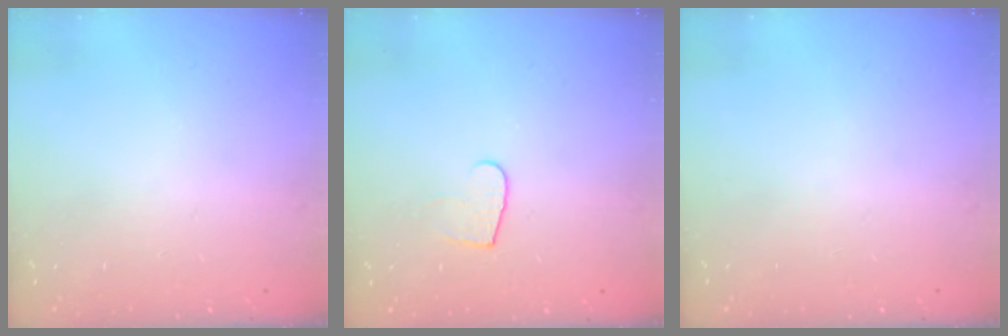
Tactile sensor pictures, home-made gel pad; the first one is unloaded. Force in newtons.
{"total": 6.0, "press": 6.0, "slide": 0.5}
{"total": 0.0}